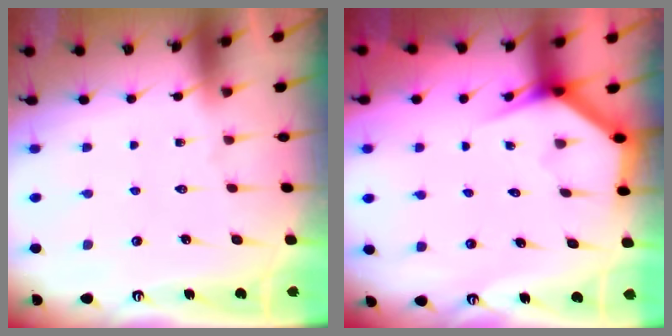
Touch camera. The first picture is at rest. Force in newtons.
{"total": 3.6, "press": 3.5, "slide": 0.3}